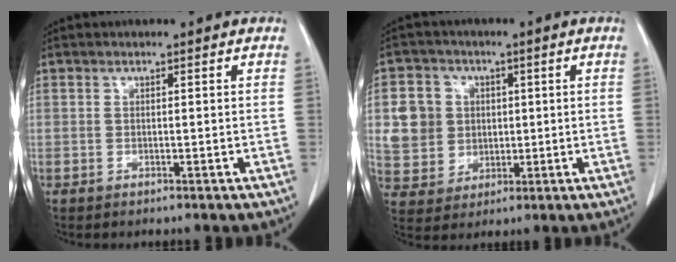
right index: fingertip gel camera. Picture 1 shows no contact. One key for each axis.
{"total": 8.4, "fx": 1.4, "fy": 7.9, "fz": 2.4, "tx": -0.064, "ty": 0.021, "tz": 0.035}